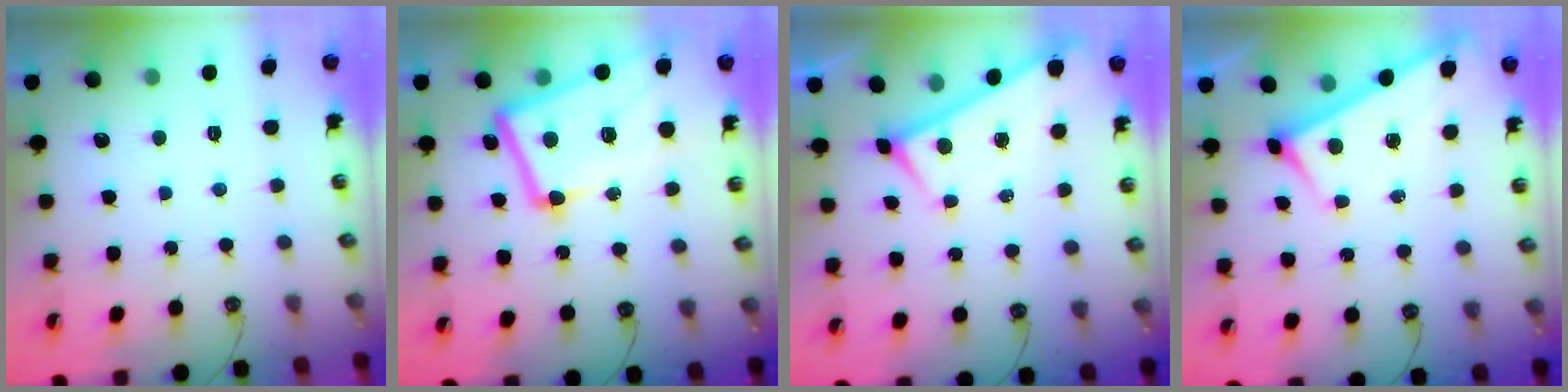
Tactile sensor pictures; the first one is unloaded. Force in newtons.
{"total": 11.9, "press": 11.7, "slide": 2.4}
{"total": 0.0}
{"total": 2.1, "press": 2.1, "slide": 0.6}